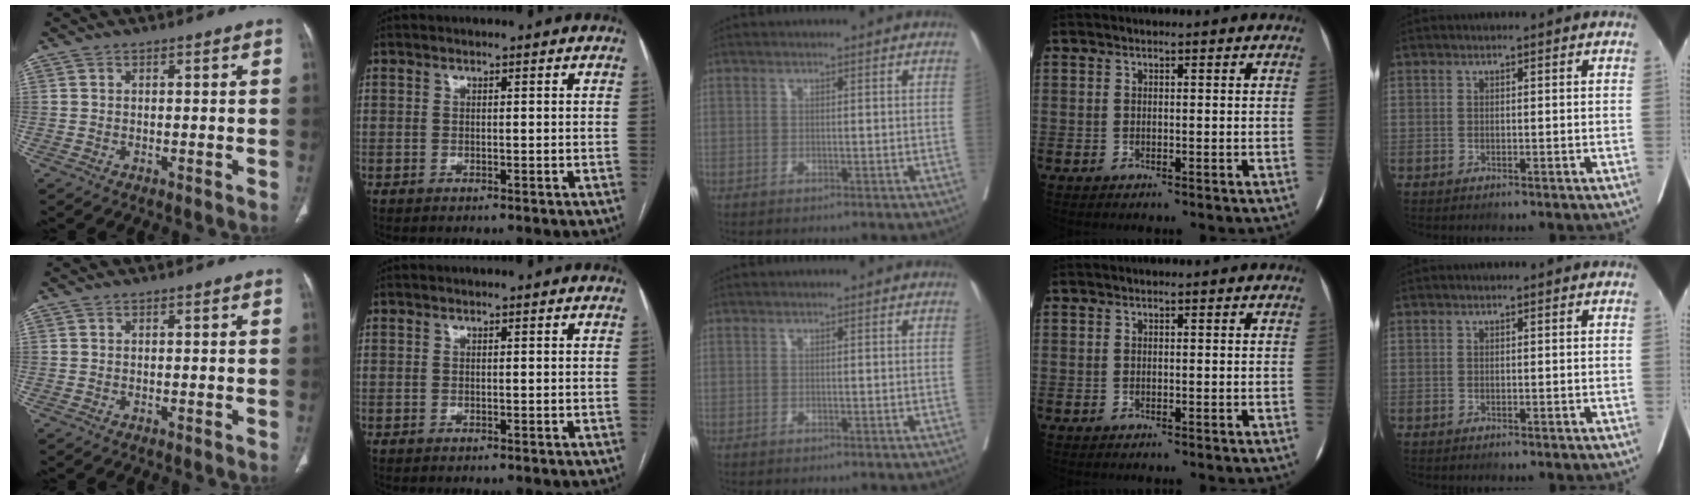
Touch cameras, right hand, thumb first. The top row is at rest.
{}